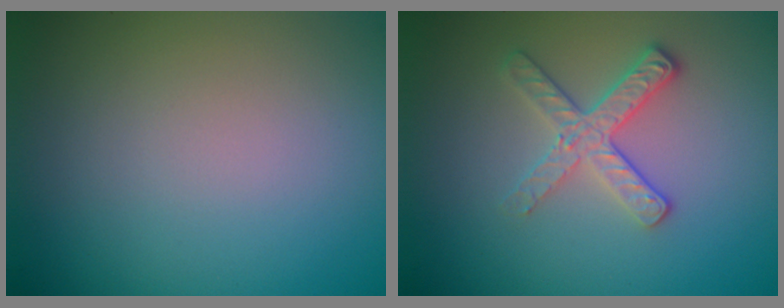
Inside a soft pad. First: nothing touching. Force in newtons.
{"total": 2.7, "press": 2.4, "slide": 1.2}